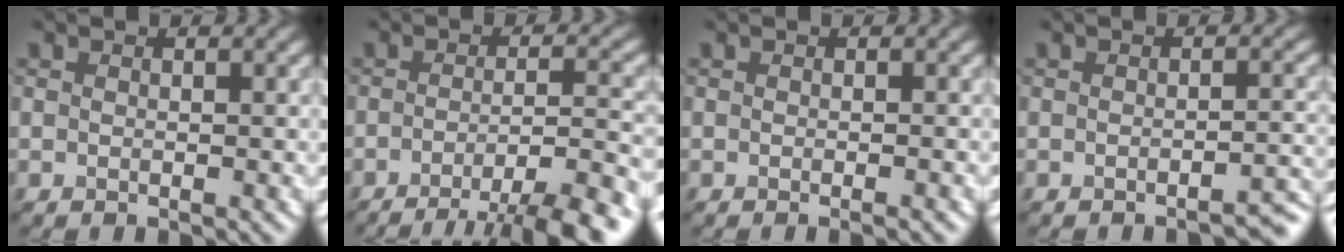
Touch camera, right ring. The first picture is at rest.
{"total": 8.1, "force": [-6.2, 0.8, 5.1], "torque": [-0.095, 0.011, -0.066]}
{"total": 0.7, "force": [-0.5, 0.2, 0.4], "torque": [-0.001, 0.000, -0.007]}
{"total": 3.1, "force": [-3.0, -0.6, 0.5], "torque": [-0.025, 0.004, -0.020]}